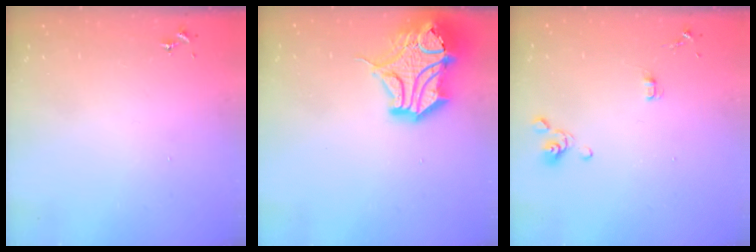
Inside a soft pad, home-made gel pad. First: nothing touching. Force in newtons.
{"total": 19.2, "press": 19.0, "slide": 3.0}
{"total": 4.7, "press": 4.2, "slide": 2.2}